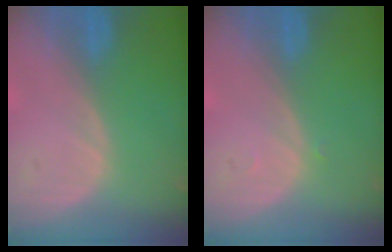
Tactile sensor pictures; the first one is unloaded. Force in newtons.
{"total": 0.5, "press": 0.4, "slide": 0.3}